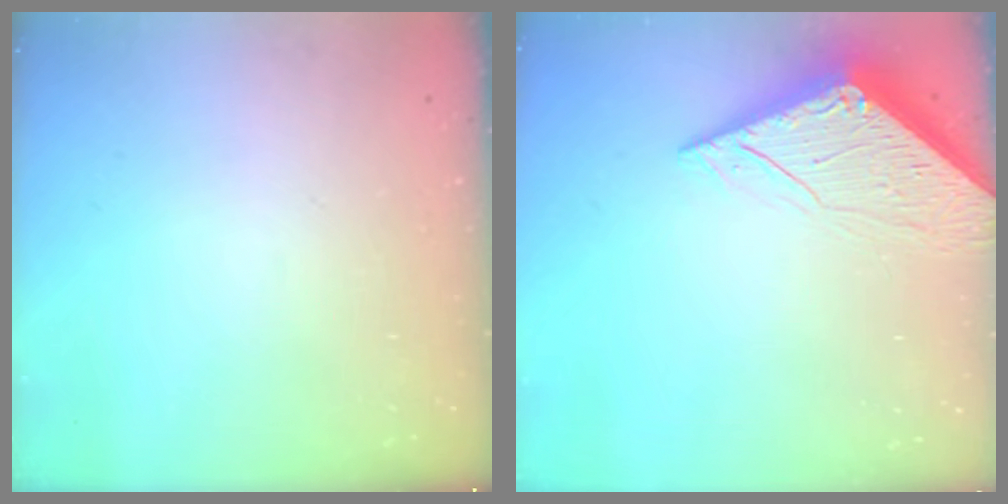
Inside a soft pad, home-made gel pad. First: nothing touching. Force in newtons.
{"total": 6.7, "press": 6.7, "slide": 0.5}